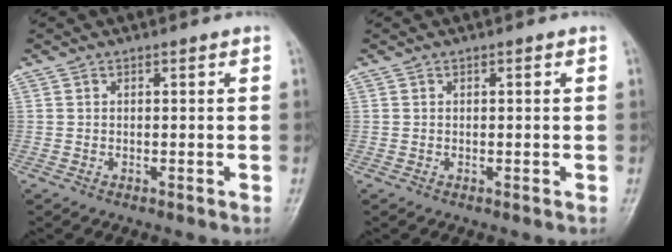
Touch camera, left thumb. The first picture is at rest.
{"total": 0.0}